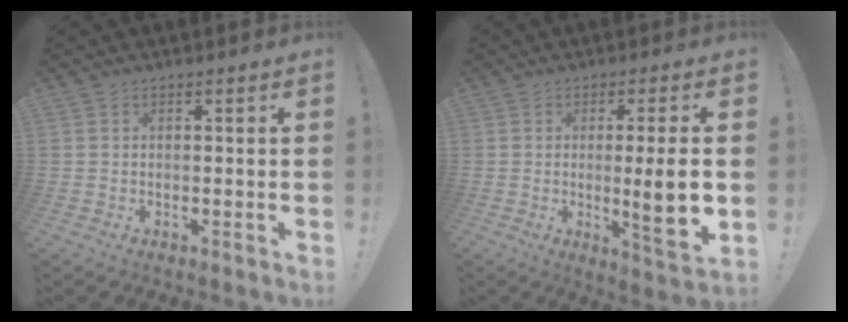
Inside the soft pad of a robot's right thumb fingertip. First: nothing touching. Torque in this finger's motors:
{"motor_torque": [0.03, 0.61, 0.64, 0.46, 0.06]}